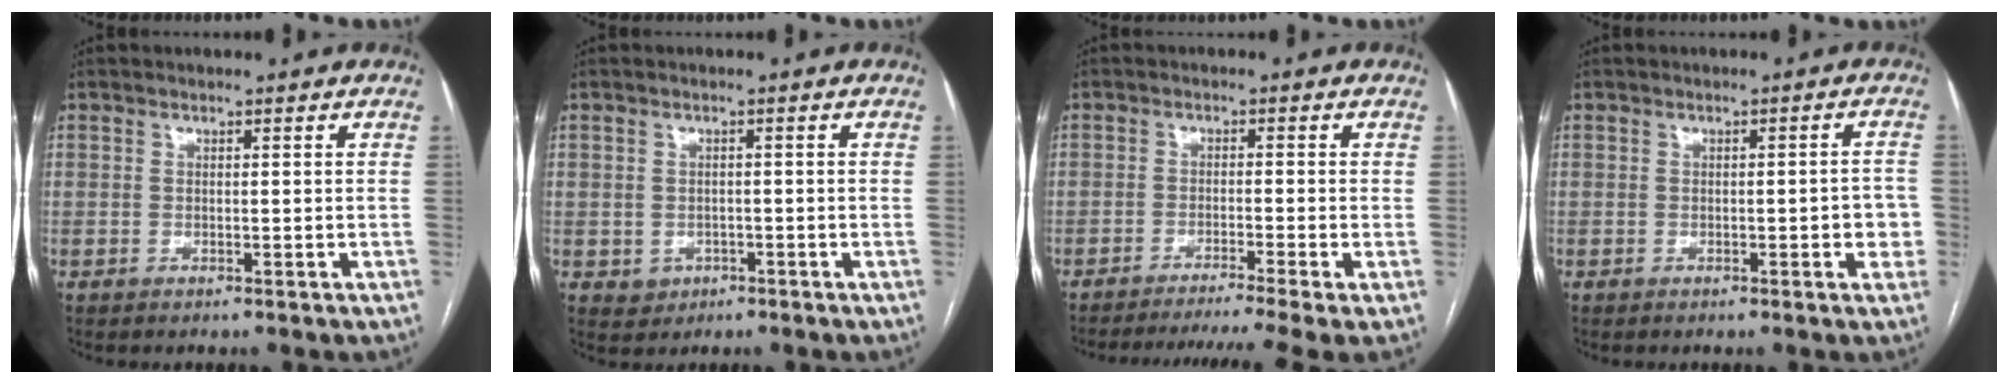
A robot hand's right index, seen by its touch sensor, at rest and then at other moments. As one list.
[{"total": 2.7, "force": [-1.0, 2.4, 0.6], "torque": [-0.004, 0.005, -0.009]}, {"total": 10.2, "force": [-8.5, -1.8, 5.5], "torque": [-0.074, -0.015, -0.127]}, {"total": 3.8, "force": [-0.9, 1.1, 3.5], "torque": [-0.037, 0.010, -0.010]}]